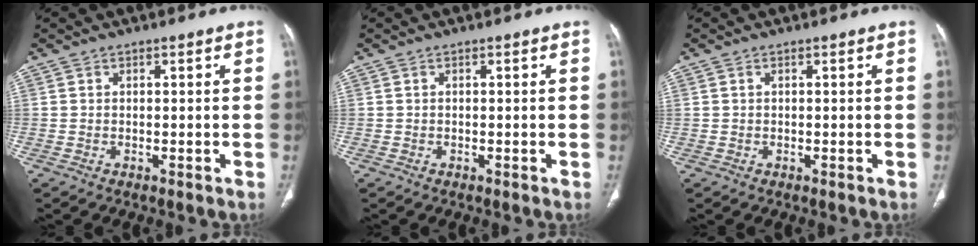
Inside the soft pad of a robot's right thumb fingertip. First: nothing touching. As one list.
[{"total": 0.0}, {"total": 0.0}]